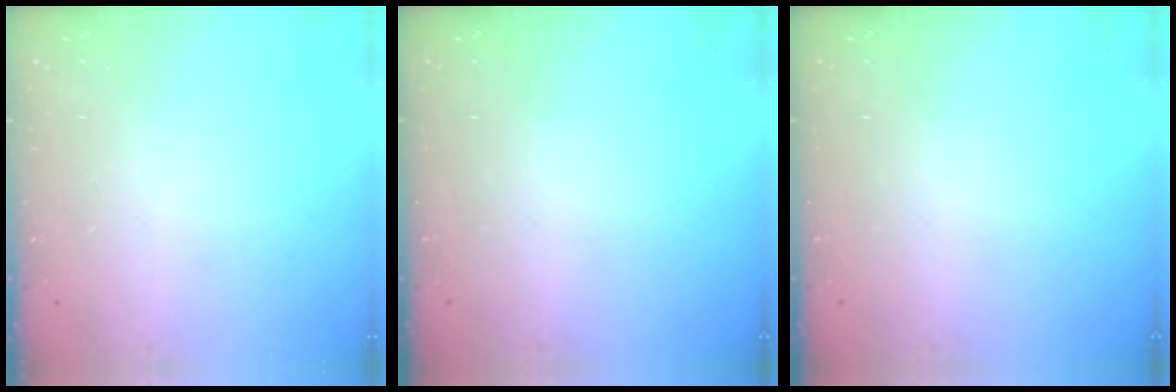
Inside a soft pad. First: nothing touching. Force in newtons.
{"total": 0.0}
{"total": 0.0}